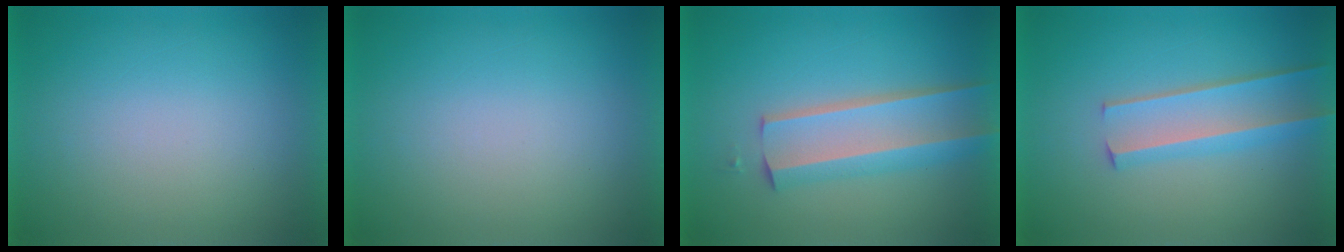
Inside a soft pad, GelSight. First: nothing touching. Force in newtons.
{"total": 0.0}
{"total": 4.4}
{"total": 2.9}